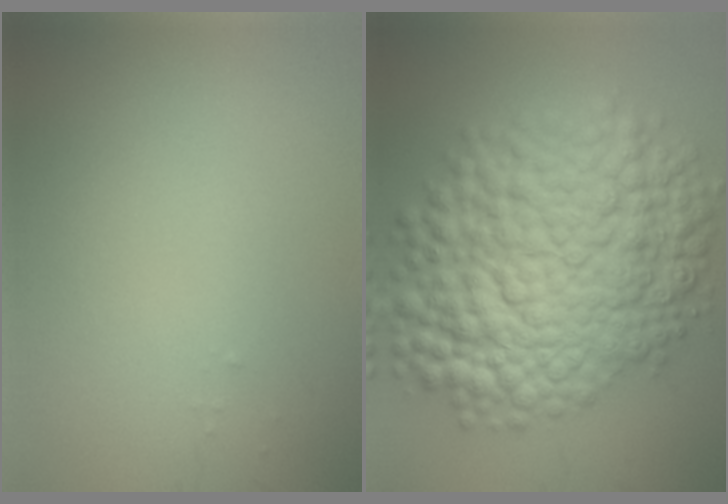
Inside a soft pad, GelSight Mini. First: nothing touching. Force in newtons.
{"total": 13.9, "press": 13.9, "slide": 0.3}